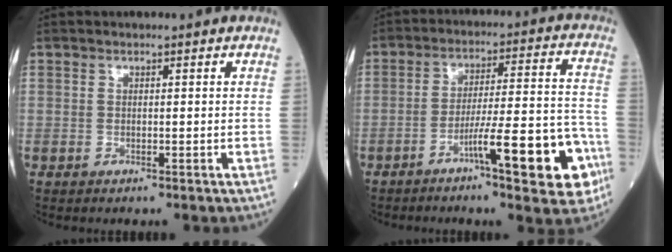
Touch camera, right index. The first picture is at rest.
{"total": 13.5, "force": [-6.4, 1.5, 11.8], "torque": [-0.176, 0.020, -0.089]}